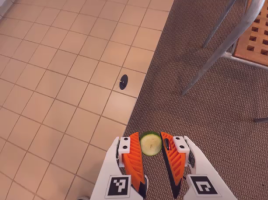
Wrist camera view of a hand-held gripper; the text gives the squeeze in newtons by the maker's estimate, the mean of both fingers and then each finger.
{"total": 8.3, "left": 8.0, "right": 8.6}